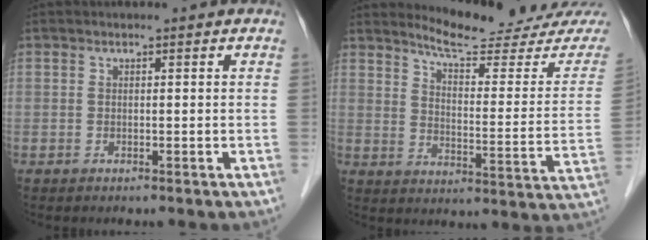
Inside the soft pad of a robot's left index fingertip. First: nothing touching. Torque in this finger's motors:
{"motor_torque": [0.01, -0.26, 0.13, 0.02]}